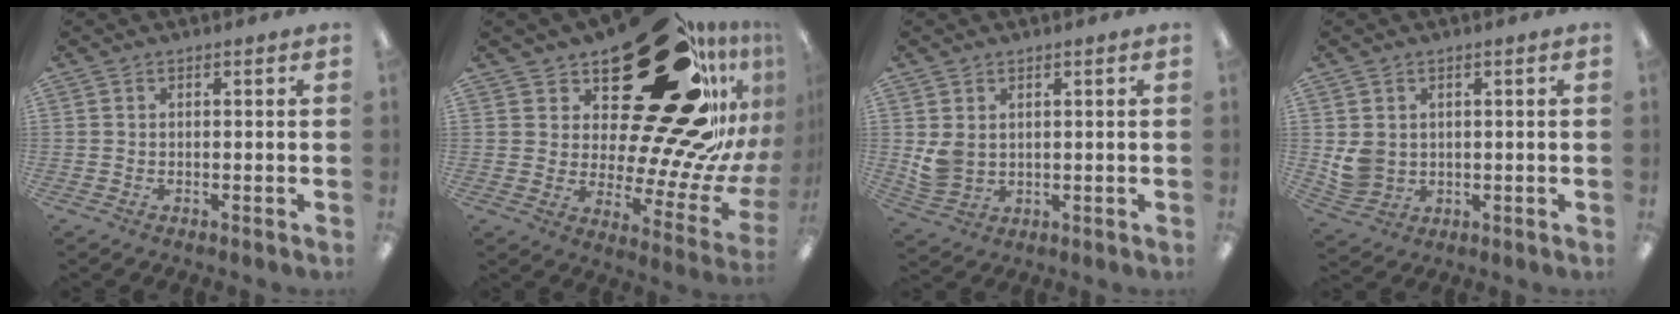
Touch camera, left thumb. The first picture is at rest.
{"total": 35.1, "force": [20.4, 15.1, 24.3], "torque": [-0.276, -0.180, 0.388]}
{"total": 4.8, "force": [2.0, 3.7, 2.3], "torque": [-0.047, -0.007, 0.040]}
{"total": 5.2, "force": [1.4, 4.7, 1.6], "torque": [-0.031, 0.005, 0.034]}